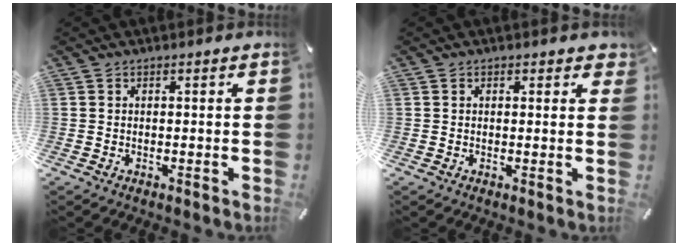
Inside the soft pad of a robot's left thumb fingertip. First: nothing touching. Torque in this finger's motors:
{"motor_torque": [0.72, 0.26, 0.05, 0.05, 0.02]}